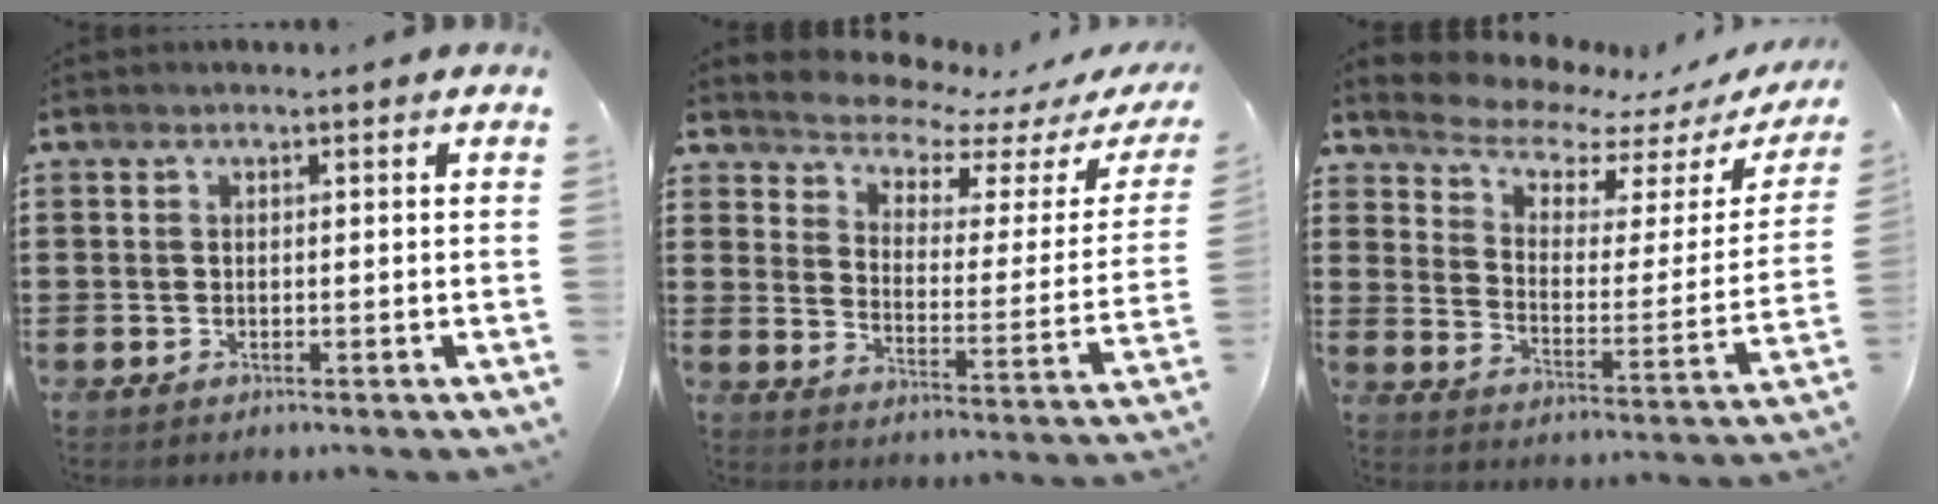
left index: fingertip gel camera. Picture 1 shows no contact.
{"total": 4.4, "force": [4.3, 0.7, 0.6], "torque": [-0.043, -0.042, 0.069]}
{"total": 5.9, "force": [5.6, 1.4, 1.0], "torque": [-0.056, -0.047, 0.094]}